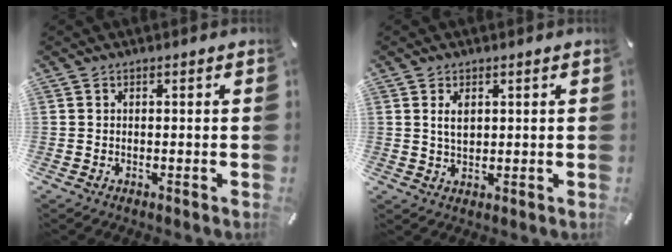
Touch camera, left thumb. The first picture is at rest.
{"total": 3.3, "force": [1.1, 1.9, 2.4], "torque": [-0.045, 0.000, 0.016]}